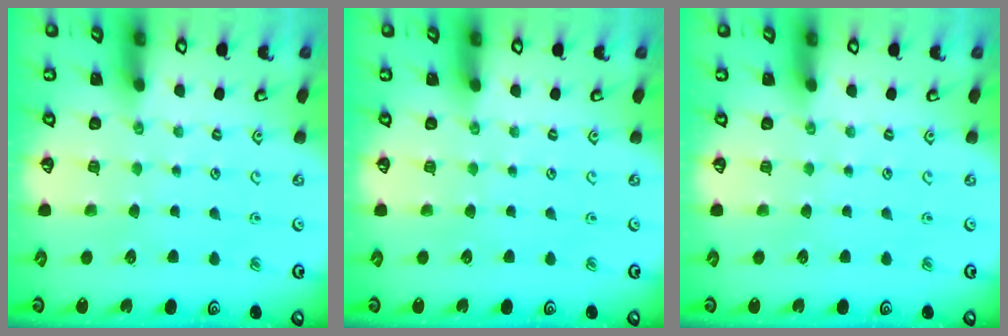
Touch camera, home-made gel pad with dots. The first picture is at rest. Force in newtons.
{"total": 0.0}
{"total": 0.0}